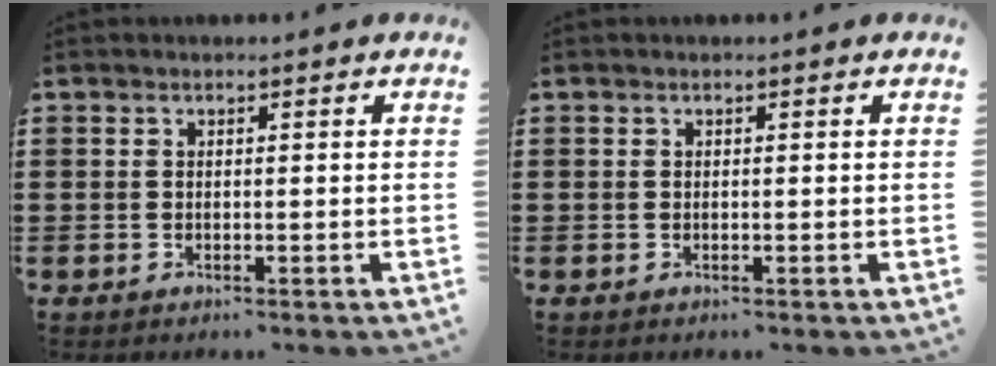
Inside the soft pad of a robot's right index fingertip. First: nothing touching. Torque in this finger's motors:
{"motor_torque": [2.14, 0.00, -0.03, 0.00]}